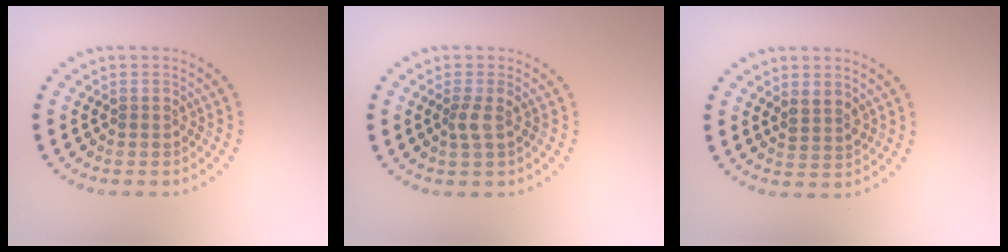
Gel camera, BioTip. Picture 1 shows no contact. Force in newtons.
{"total": 1.3, "press": 1.0, "slide": 0.7}
{"total": 1.7, "press": 1.5, "slide": 0.9}